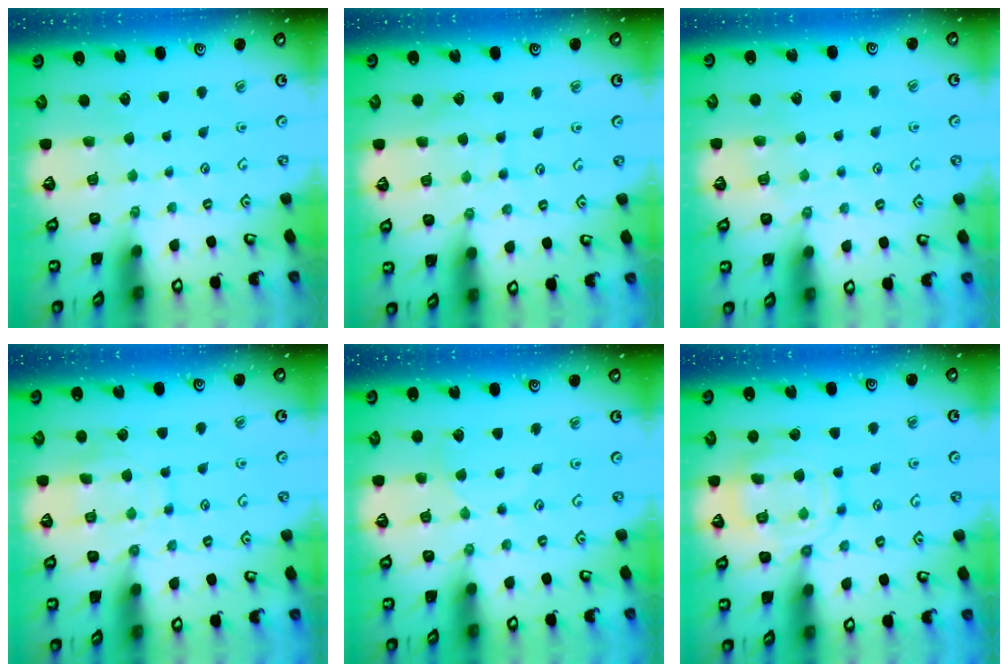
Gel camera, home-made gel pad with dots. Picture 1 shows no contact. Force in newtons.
{"total": 5.5, "press": 5.5, "slide": 0.5}
{"total": 3.2, "press": 3.1, "slide": 0.7}
{"total": 10.1, "press": 10.1, "slide": 0.7}
{"total": 2.3, "press": 2.3, "slide": 0.4}
{"total": 13.2, "press": 13.1, "slide": 1.2}